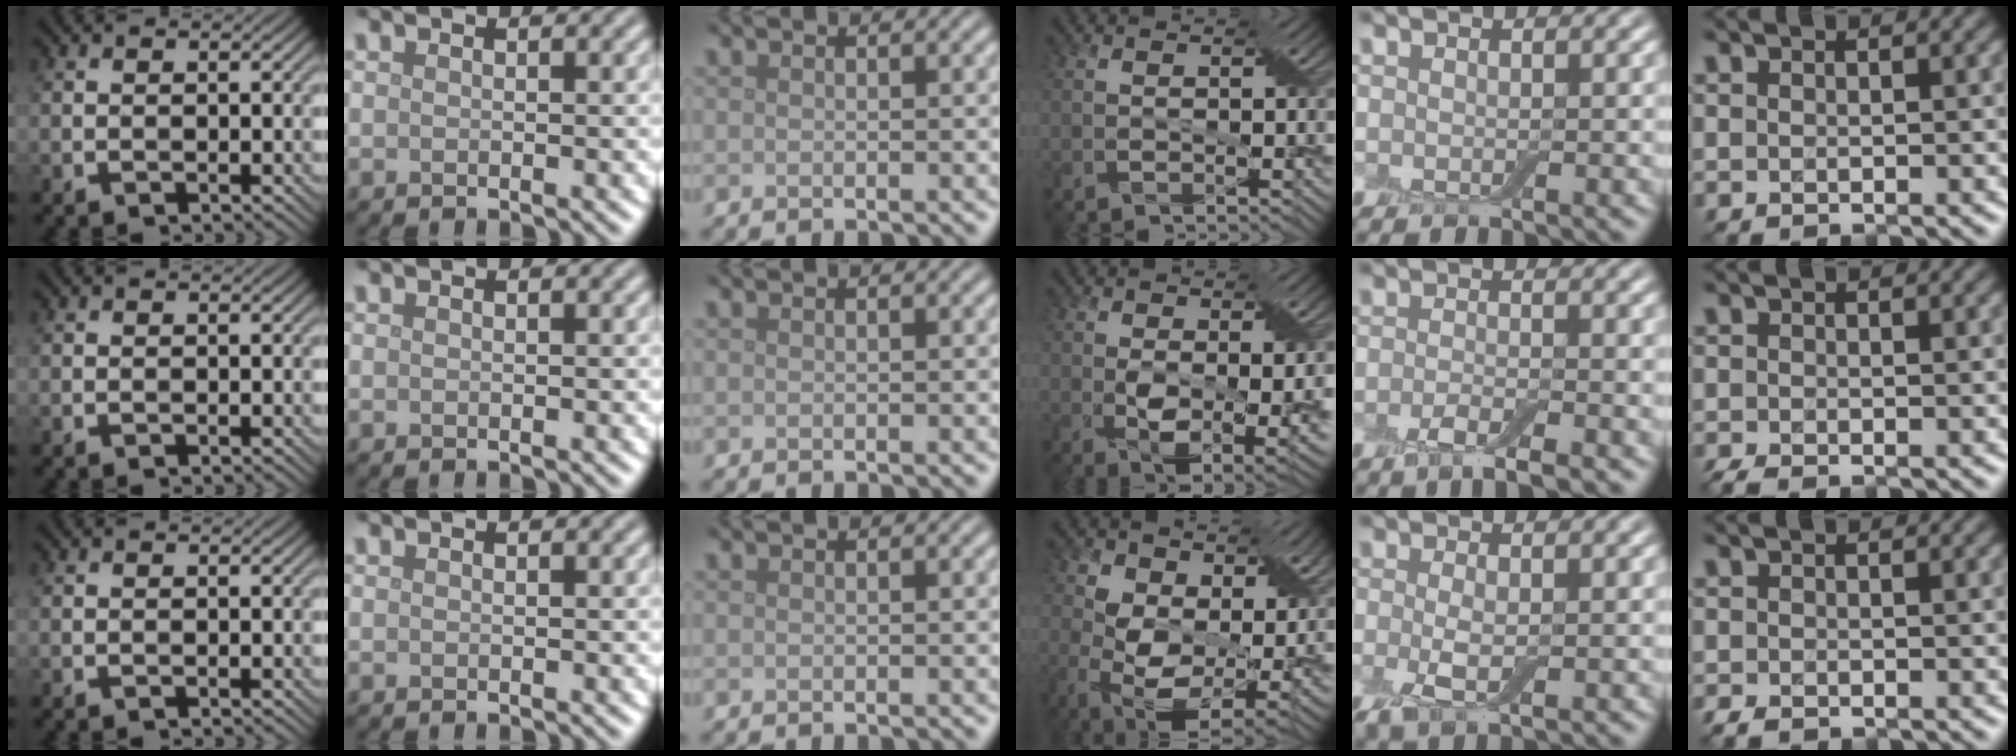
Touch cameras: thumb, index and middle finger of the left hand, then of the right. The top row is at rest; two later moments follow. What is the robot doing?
{"motion": "squeeze", "object": "air blower"}